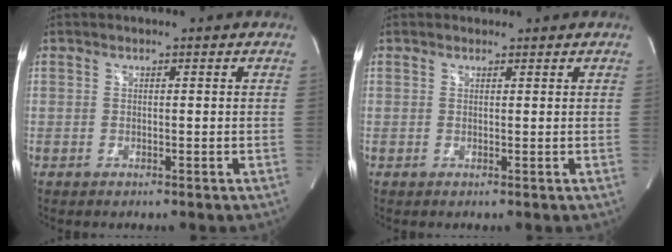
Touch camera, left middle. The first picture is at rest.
{"total": 0.8, "force": [0.7, 0.4, -0.1], "torque": [-0.004, 0.007, 0.009]}